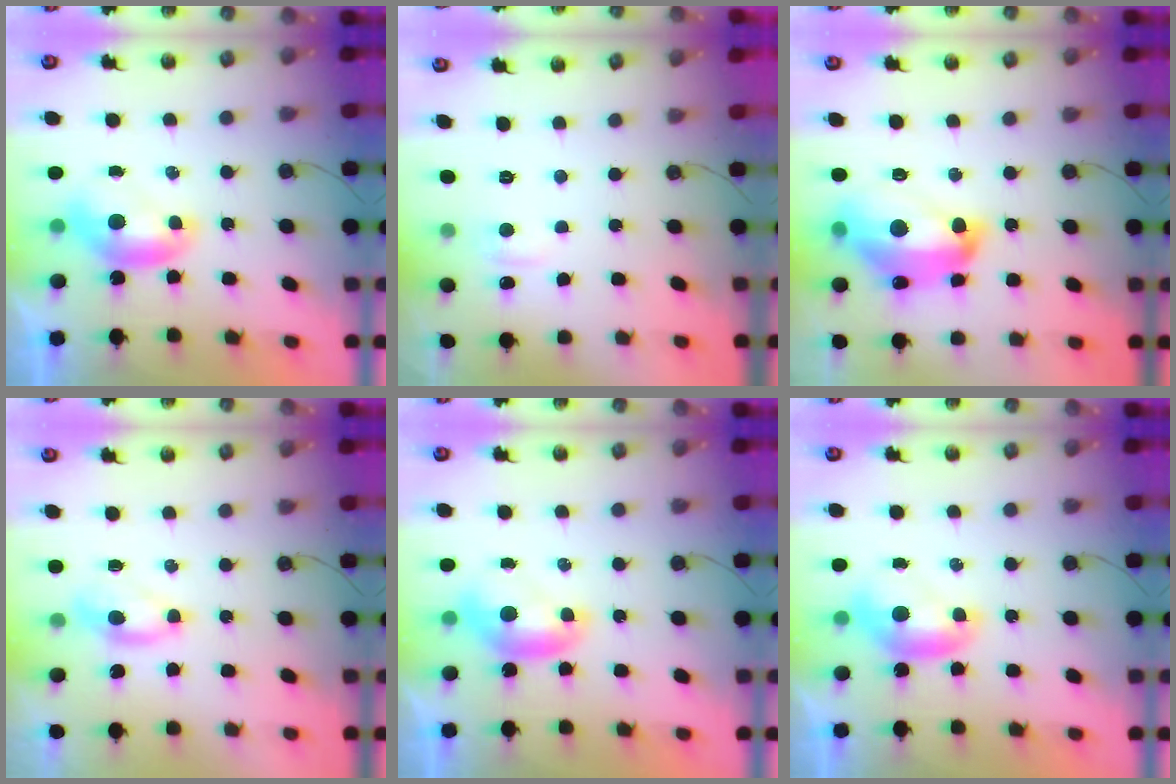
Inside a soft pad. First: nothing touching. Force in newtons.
{"total": 2.3, "press": 2.2, "slide": 0.5}
{"total": 14.2, "press": 14.1, "slide": 1.3}
{"total": 1.2, "press": 1.1, "slide": 0.5}
{"total": 0.0}
{"total": 0.0}